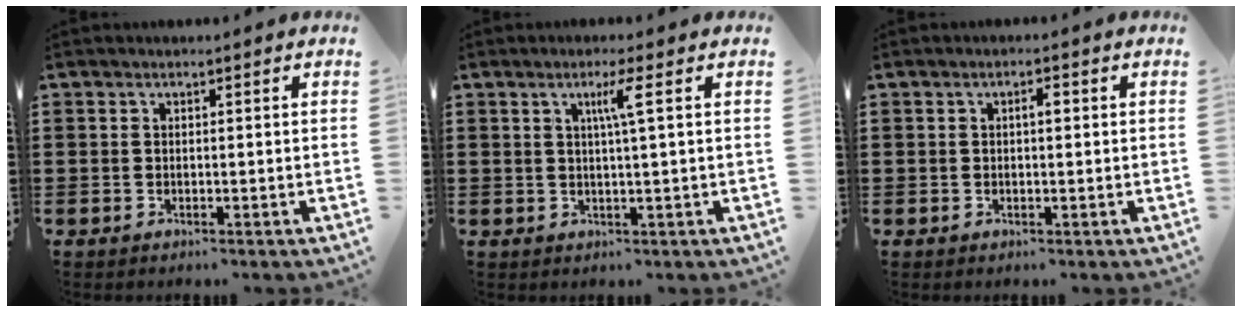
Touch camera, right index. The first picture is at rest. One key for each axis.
{"total": 3.6, "fx": 1.0, "fy": -0.5, "fz": 3.4, "tx": -0.066, "ty": -0.003, "tz": 0.011}
{"total": 1.4, "fx": 0.1, "fy": 0.3, "fz": 1.4, "tx": -0.027, "ty": 0.002, "tz": -0.001}